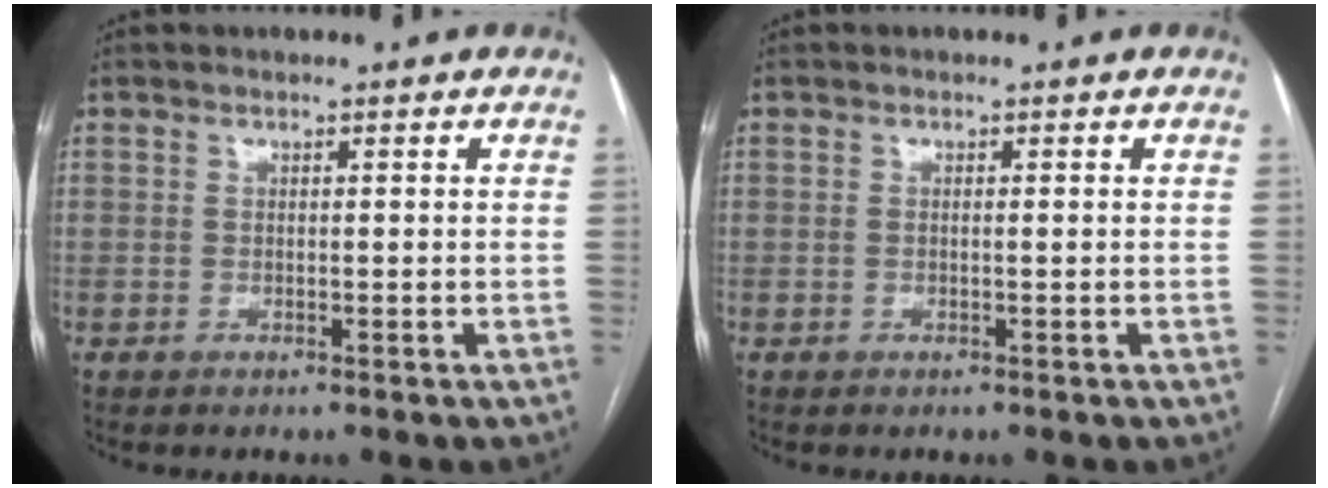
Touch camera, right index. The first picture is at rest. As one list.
[{"total": 0.7, "force": [0.0, 0.1, 0.7], "torque": [-0.015, -0.001, 0.001]}]